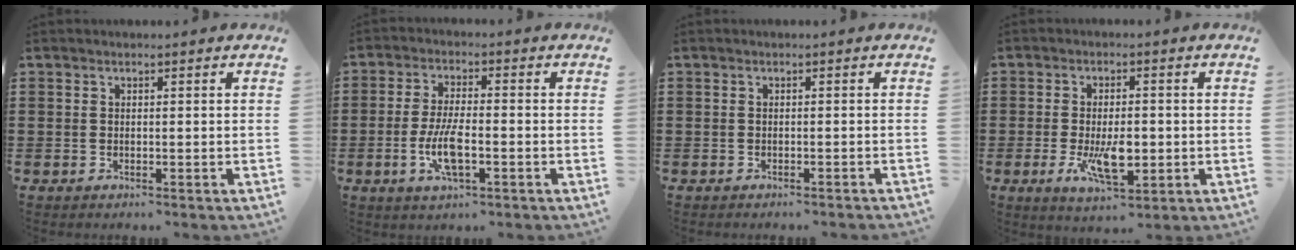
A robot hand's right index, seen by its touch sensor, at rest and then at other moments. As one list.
[{"total": 6.4, "force": [-2.0, 2.0, 5.8], "torque": [-0.123, -0.004, -0.039]}, {"total": 0.6, "force": [-0.5, 0.0, 0.2], "torque": [-0.005, 0.000, -0.011]}, {"total": 7.3, "force": [-1.4, 3.1, 6.5], "torque": [-0.112, -0.011, -0.026]}]